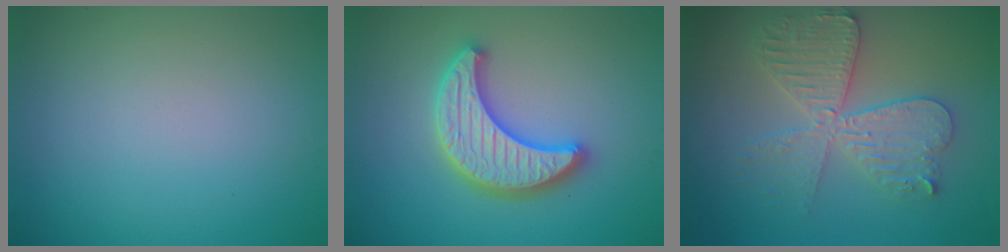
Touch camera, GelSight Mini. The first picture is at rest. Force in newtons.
{"total": 4.8, "press": 4.7, "slide": 1.1}
{"total": 5.7, "press": 5.6, "slide": 0.9}